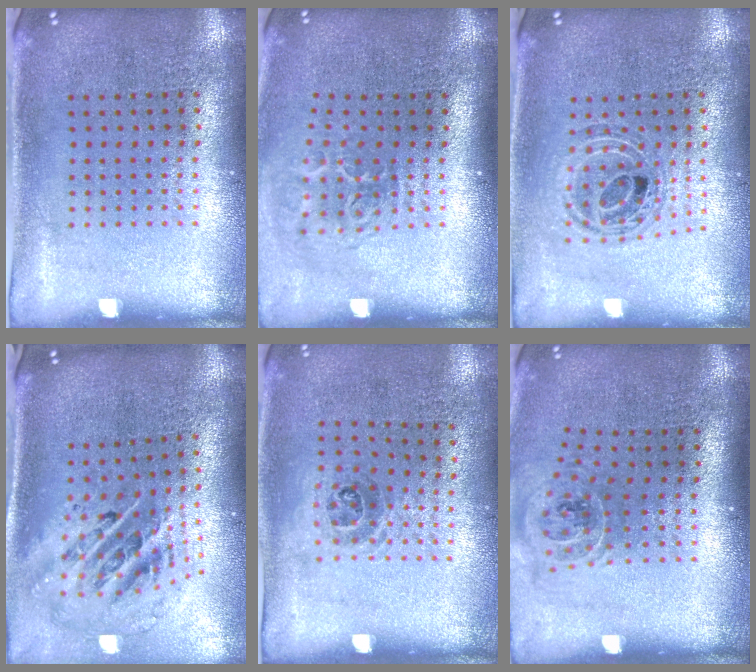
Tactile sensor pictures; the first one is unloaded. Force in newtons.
{"total": 1.9, "press": 1.2, "slide": 1.4}
{"total": 0.8, "press": 0.8, "slide": 0.1}
{"total": 2.8, "press": 1.9, "slide": 2.0}
{"total": 1.0, "press": 0.6, "slide": 0.7}
{"total": 1.1, "press": 1.0, "slide": 0.3}